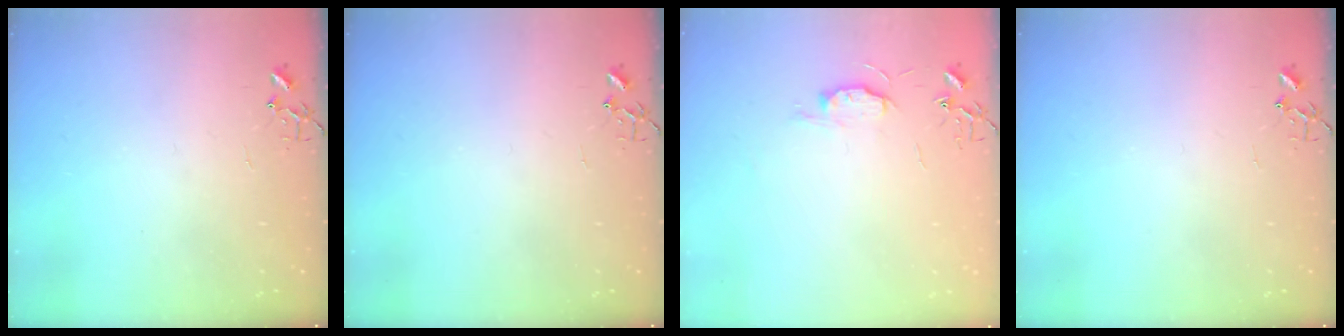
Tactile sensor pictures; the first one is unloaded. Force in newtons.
{"total": 0.0}
{"total": 6.4, "press": 6.4, "slide": 0.8}
{"total": 0.0}